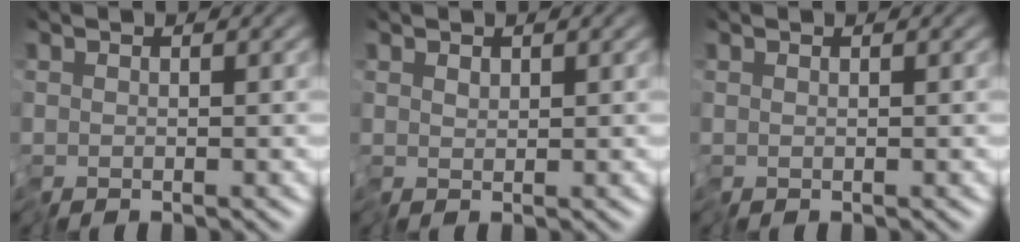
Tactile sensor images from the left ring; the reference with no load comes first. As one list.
[{"total": 0.8, "force": [0.4, 0.4, 0.6], "torque": [-0.013, 0.000, 0.007]}, {"total": 0.0}]